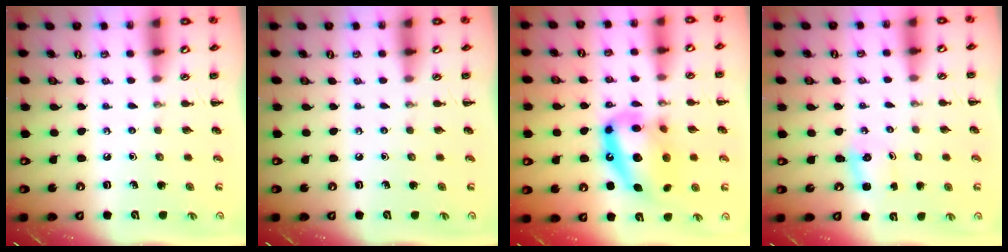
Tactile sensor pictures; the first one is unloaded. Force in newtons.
{"total": 0.0}
{"total": 17.5, "press": 17.0, "slide": 4.4}
{"total": 2.0, "press": 1.9, "slide": 0.7}